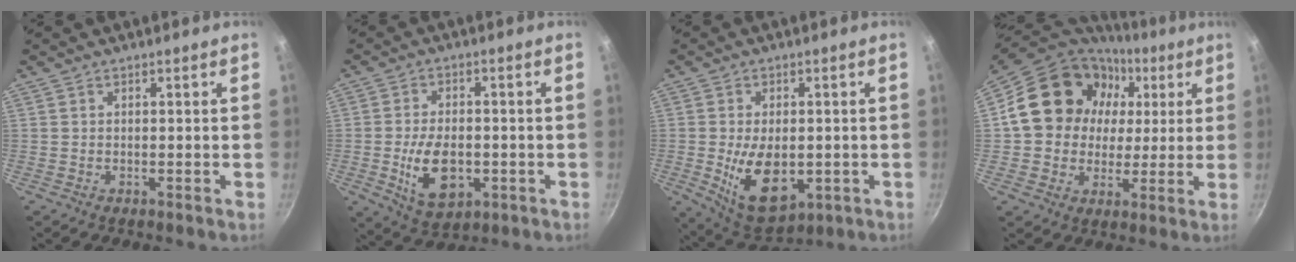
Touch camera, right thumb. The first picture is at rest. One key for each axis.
{"total": 11.0, "fx": -2.3, "fy": 6.6, "fz": 8.5, "tx": -0.135, "ty": 0.002, "tz": -0.027}
{"total": 12.1, "fx": -1.8, "fy": 7.2, "fz": 9.6, "tx": -0.141, "ty": -0.009, "tz": -0.010}
{"total": 19.7, "fx": 4.6, "fy": 16.8, "fz": 9.1, "tx": -0.143, "ty": 0.019, "tz": 0.075}